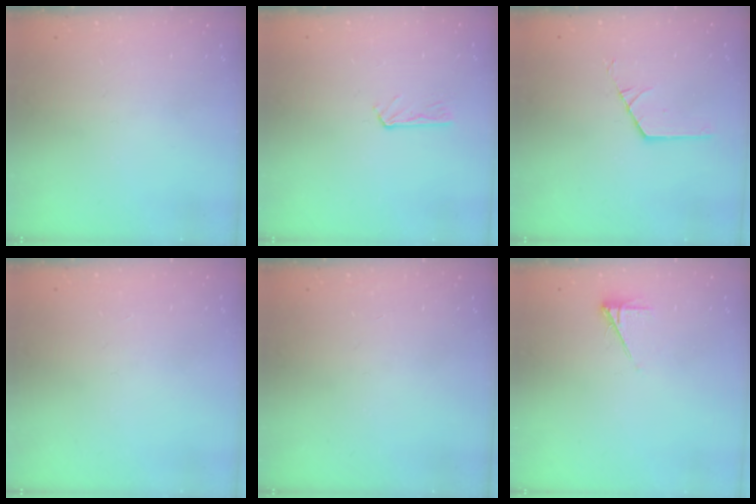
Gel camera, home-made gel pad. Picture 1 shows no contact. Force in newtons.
{"total": 2.6, "press": 2.6, "slide": 0.2}
{"total": 1.8, "press": 1.8, "slide": 0.2}
{"total": 1.9, "press": 1.9, "slide": 0.3}
{"total": 0.0}
{"total": 3.5, "press": 3.5, "slide": 0.6}